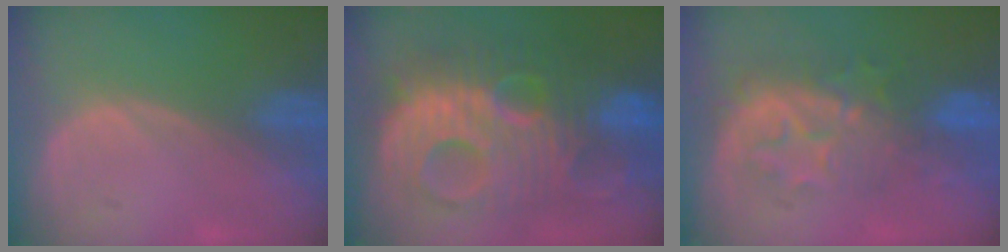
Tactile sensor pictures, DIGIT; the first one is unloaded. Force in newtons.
{"total": 13.7, "press": 13.7, "slide": 1.2}
{"total": 8.2, "press": 8.2, "slide": 0.9}